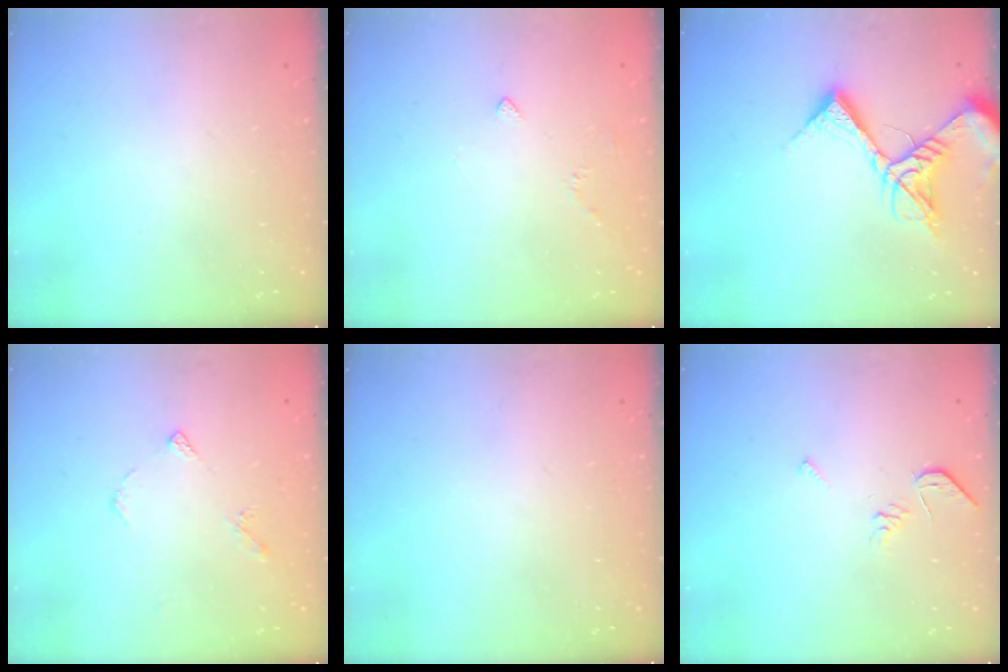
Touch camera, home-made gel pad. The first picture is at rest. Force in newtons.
{"total": 2.0, "press": 2.0, "slide": 0.6}
{"total": 12.7, "press": 12.7, "slide": 1.3}
{"total": 4.3, "press": 4.3, "slide": 0.4}
{"total": 0.0}
{"total": 5.1, "press": 5.1, "slide": 0.6}